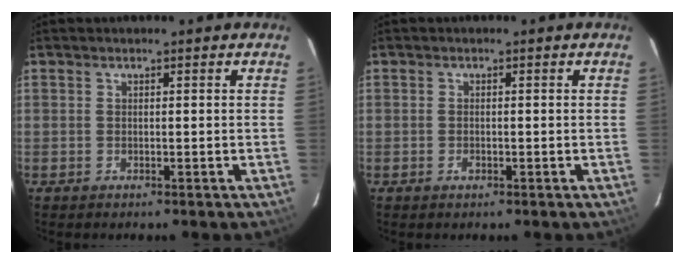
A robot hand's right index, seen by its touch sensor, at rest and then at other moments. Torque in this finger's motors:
{"motor_torque": [0.19, 0.13, -0.01, 0.02]}